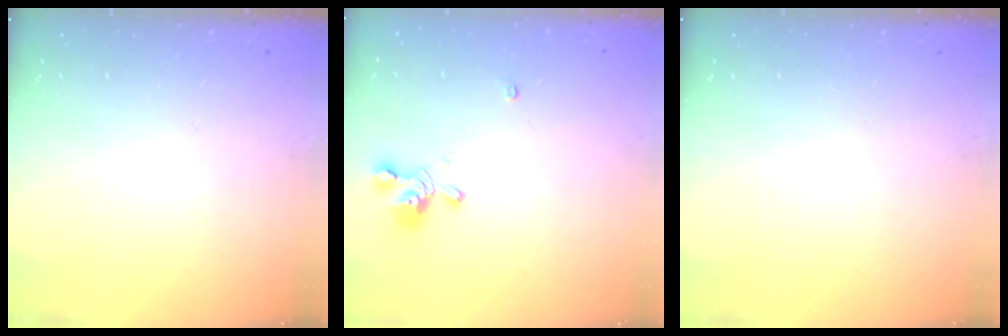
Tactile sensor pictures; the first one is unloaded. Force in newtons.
{"total": 3.3, "press": 3.0, "slide": 1.2}
{"total": 0.0}